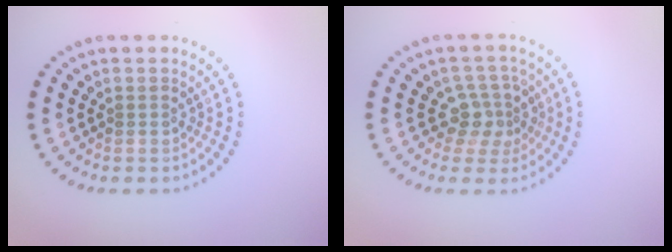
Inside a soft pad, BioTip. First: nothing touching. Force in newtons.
{"total": 2.7, "press": 2.1, "slide": 1.8}